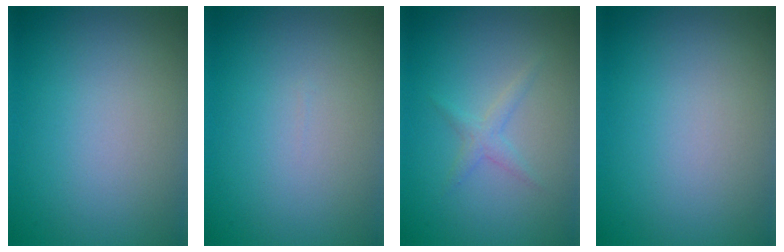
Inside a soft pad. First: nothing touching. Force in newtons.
{"total": 0.0}
{"total": 1.3, "press": 1.3, "slide": 0.0}
{"total": 0.0}